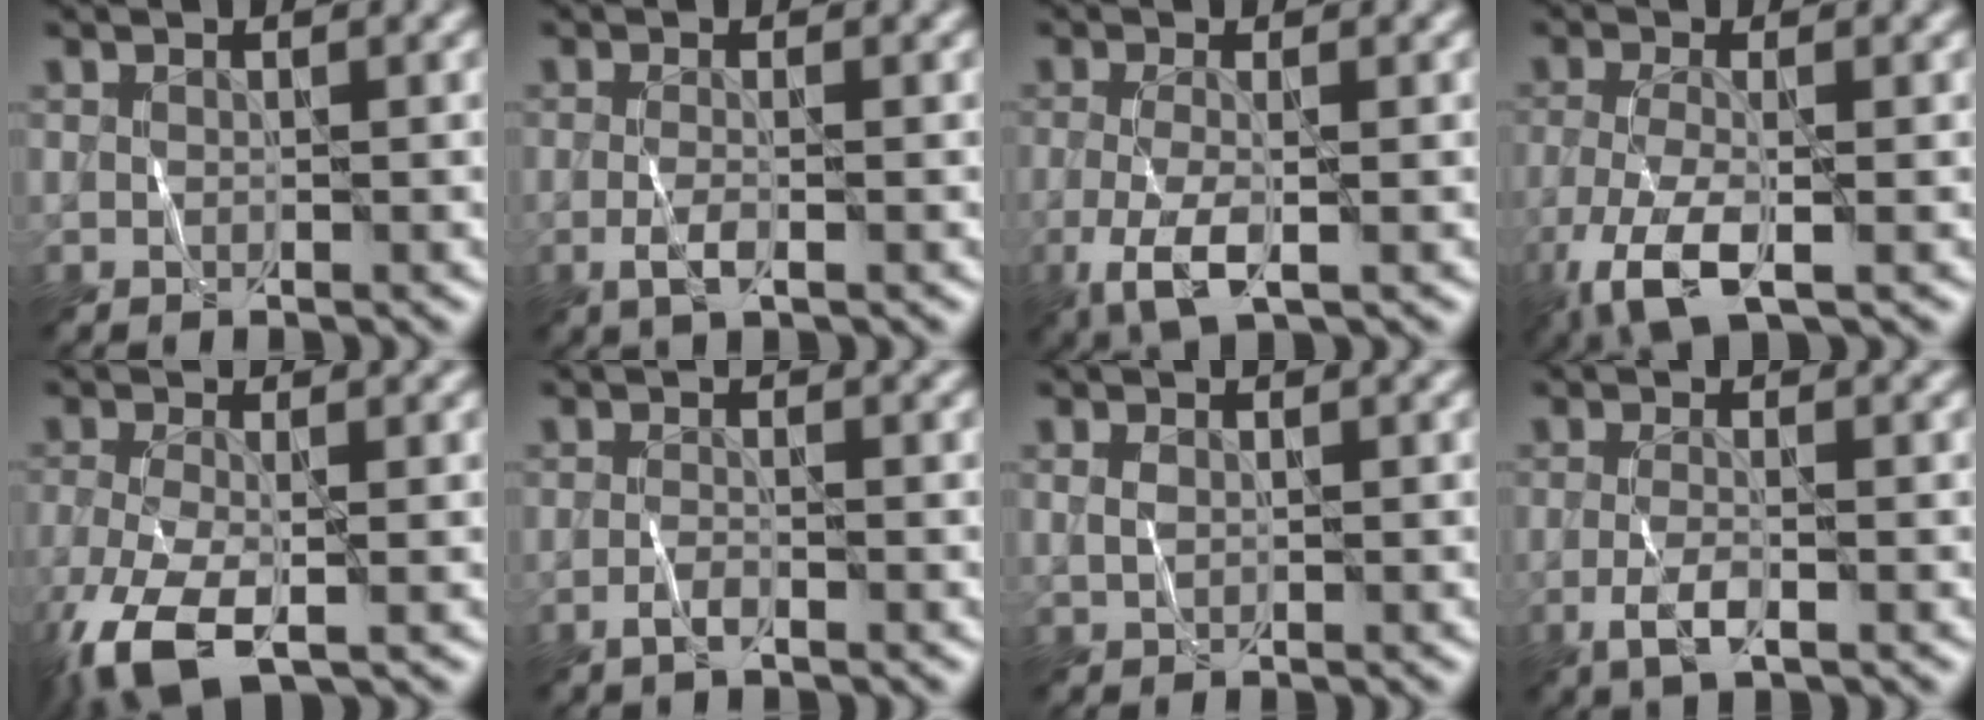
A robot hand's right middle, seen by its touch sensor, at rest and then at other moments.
{"total": 2.1, "force": [-0.7, 0.5, 1.9], "torque": [-0.040, -0.003, -0.017]}
{"total": 4.2, "force": [-1.3, 1.3, 3.8], "torque": [-0.084, -0.008, -0.029]}
{"total": 5.7, "force": [-2.7, 1.8, 4.6], "torque": [-0.105, -0.012, -0.061]}
{"total": 6.9, "force": [-3.5, 2.7, 5.3], "torque": [-0.130, -0.017, -0.076]}
{"total": 1.6, "force": [-0.9, 0.4, 1.2], "torque": [-0.025, 0.002, -0.021]}
{"total": 0.9, "force": [0.4, 0.6, 0.6], "torque": [-0.018, 0.001, 0.008]}
{"total": 2.7, "force": [-1.0, 0.8, 2.4], "torque": [-0.053, -0.003, -0.024]}